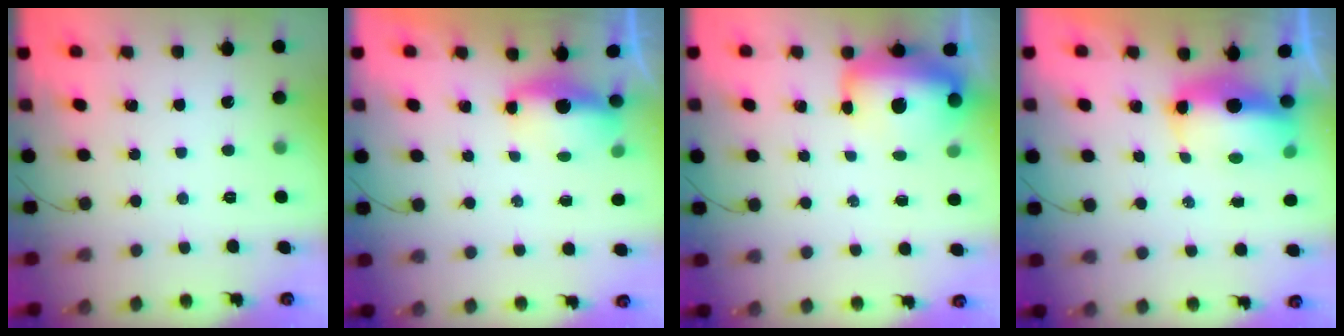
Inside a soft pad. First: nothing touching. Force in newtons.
{"total": 7.3, "press": 5.5, "slide": 4.7}
{"total": 20.6, "press": 16.4, "slide": 12.5}
{"total": 10.1, "press": 9.8, "slide": 2.2}